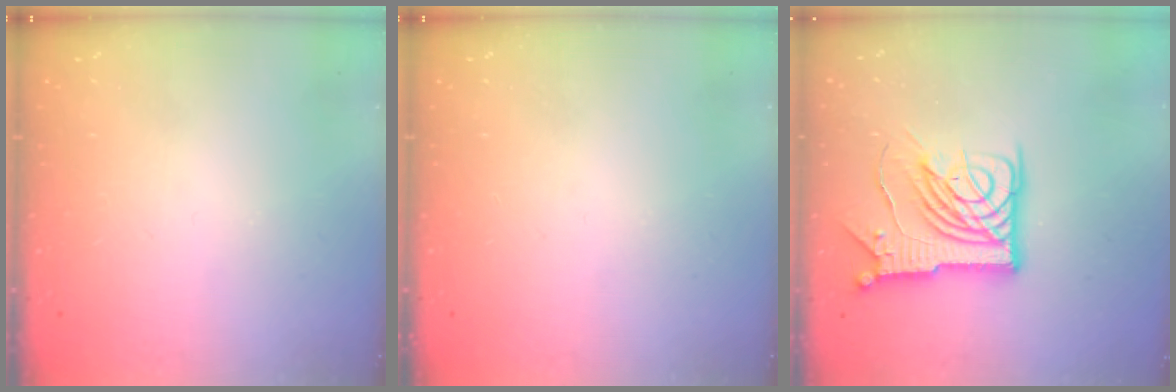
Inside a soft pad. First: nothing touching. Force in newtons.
{"total": 0.0}
{"total": 14.0, "press": 13.9, "slide": 1.7}